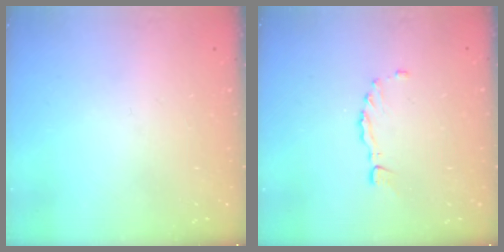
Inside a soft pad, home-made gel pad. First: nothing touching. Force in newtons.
{"total": 1.7, "press": 1.7, "slide": 0.2}